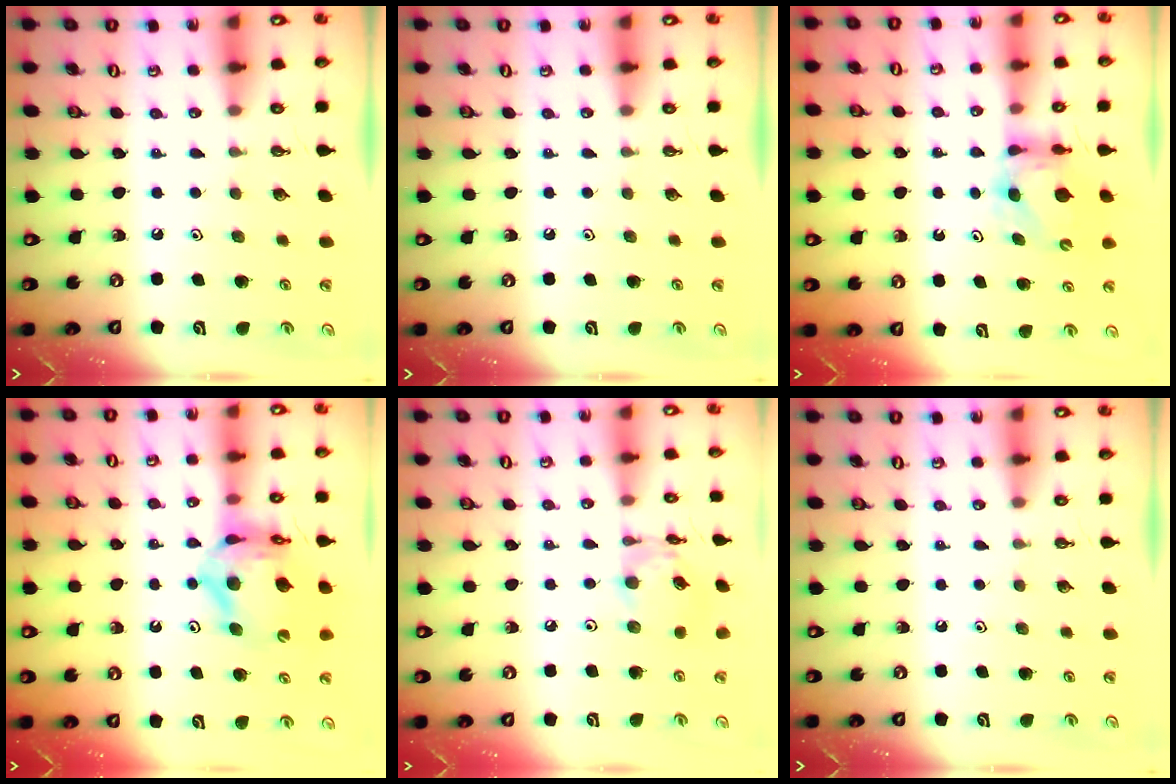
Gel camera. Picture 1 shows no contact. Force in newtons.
{"total": 0.0}
{"total": 5.7, "press": 5.7, "slide": 0.6}
{"total": 13.2, "press": 13.2, "slide": 1.2}
{"total": 11.6, "press": 11.6, "slide": 0.9}
{"total": 0.0}